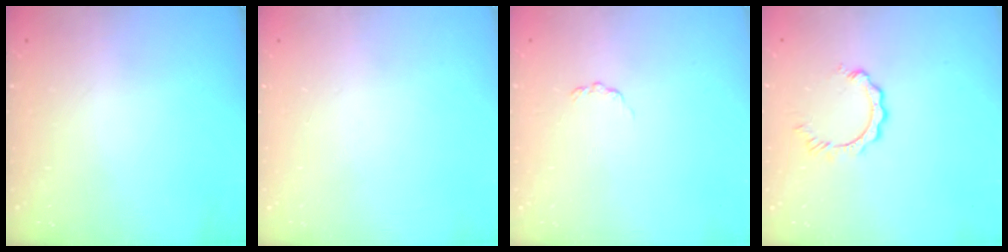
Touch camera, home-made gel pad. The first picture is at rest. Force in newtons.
{"total": 0.0}
{"total": 2.8, "press": 2.7, "slide": 0.4}
{"total": 2.9, "press": 2.9, "slide": 0.4}